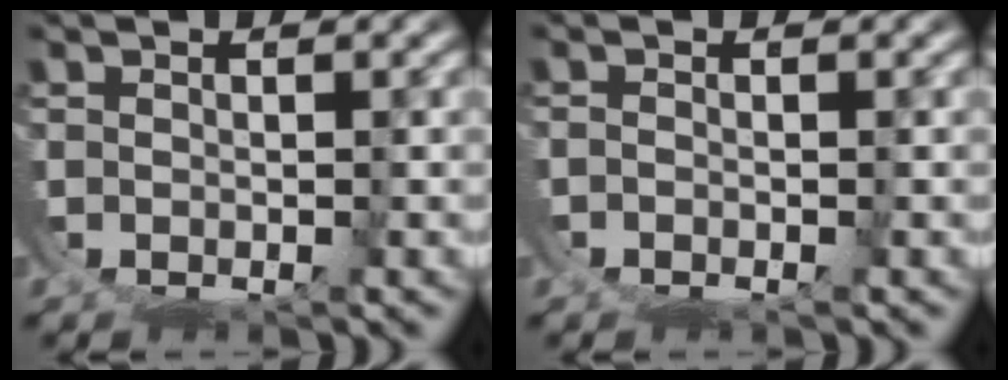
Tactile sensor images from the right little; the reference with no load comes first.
{"total": 1.6, "force": [-0.7, 1.4, 0.5], "torque": [-0.017, -0.004, -0.021]}